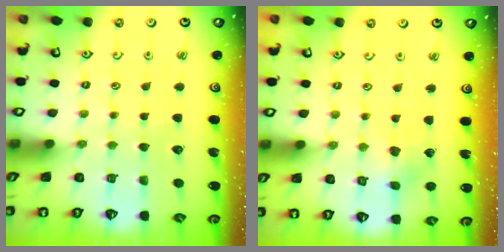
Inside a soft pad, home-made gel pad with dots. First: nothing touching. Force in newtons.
{"total": 3.0, "press": 3.0, "slide": 0.4}